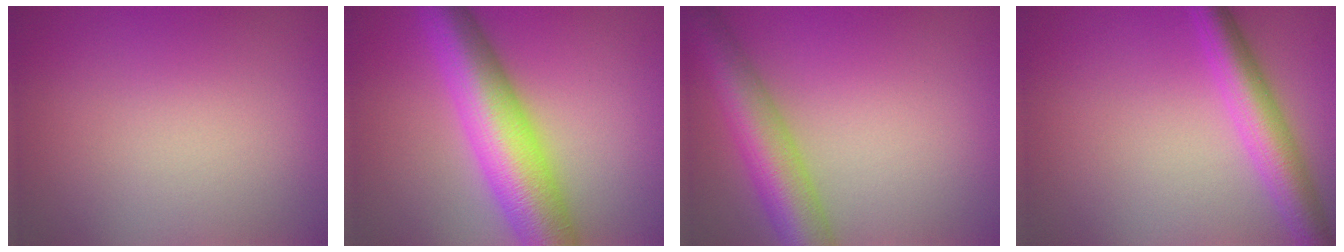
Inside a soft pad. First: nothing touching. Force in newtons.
{"total": 10.1, "press": 10.1, "slide": 0.1}
{"total": 7.2, "press": 7.2, "slide": 0.3}
{"total": 4.9, "press": 4.9, "slide": 0.2}